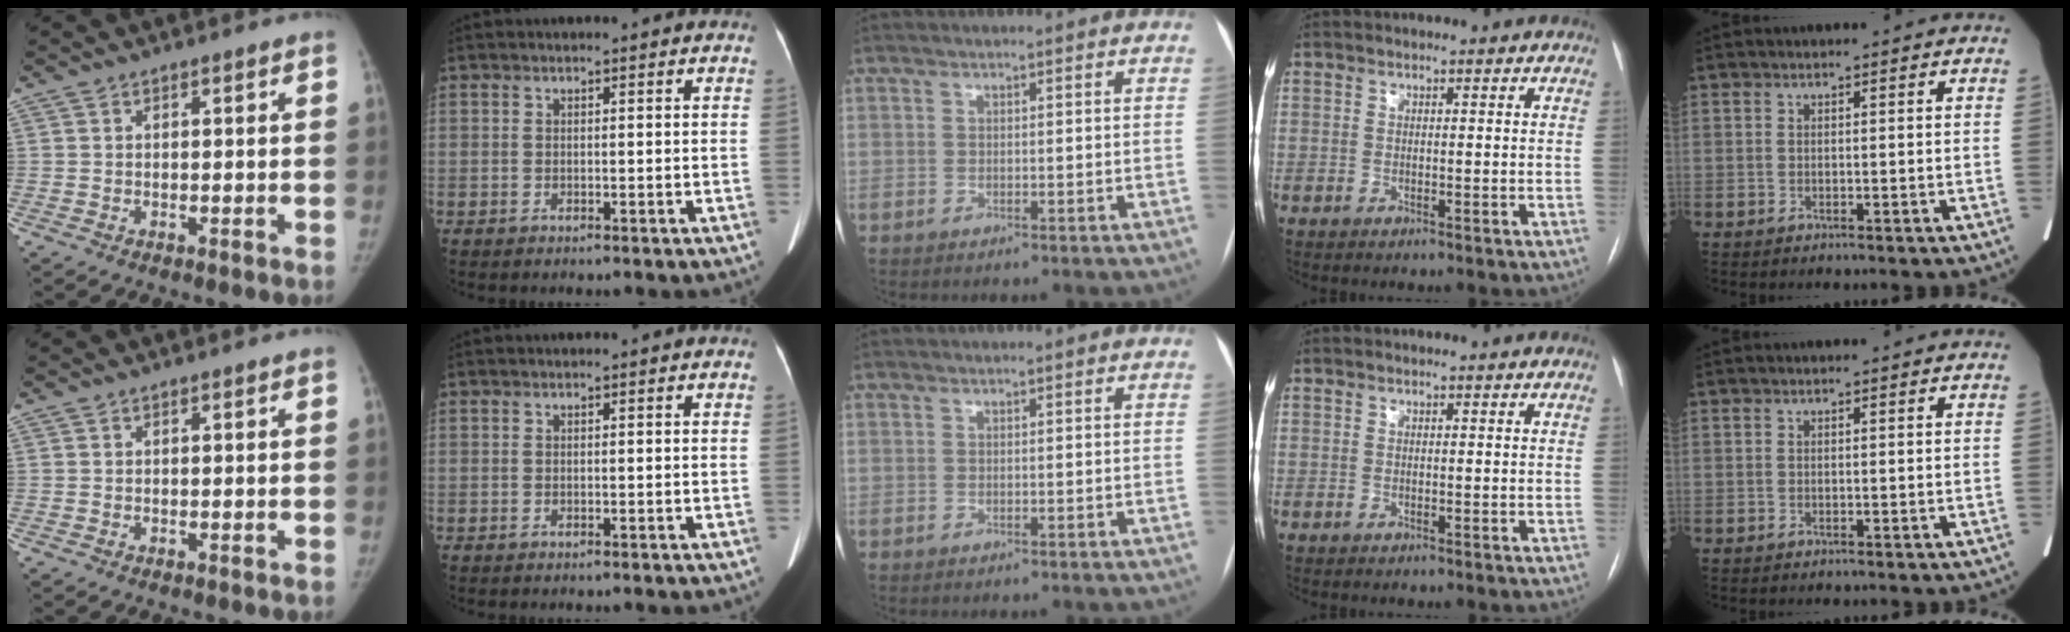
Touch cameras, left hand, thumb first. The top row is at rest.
{}